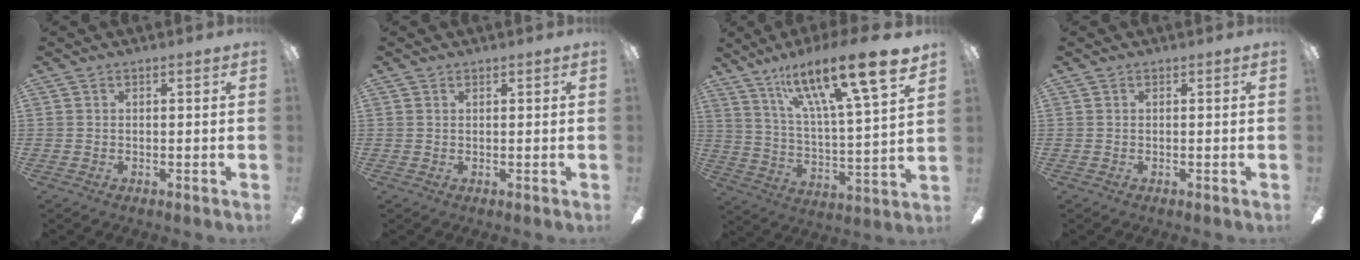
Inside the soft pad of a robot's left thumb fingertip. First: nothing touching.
{"total": 0.6, "force": [0.5, 0.3, 0.0], "torque": [-0.001, 0.001, 0.010]}
{"total": 20.9, "force": [14.5, 3.9, 14.5], "torque": [-0.239, -0.089, 0.230]}
{"total": 0.0}